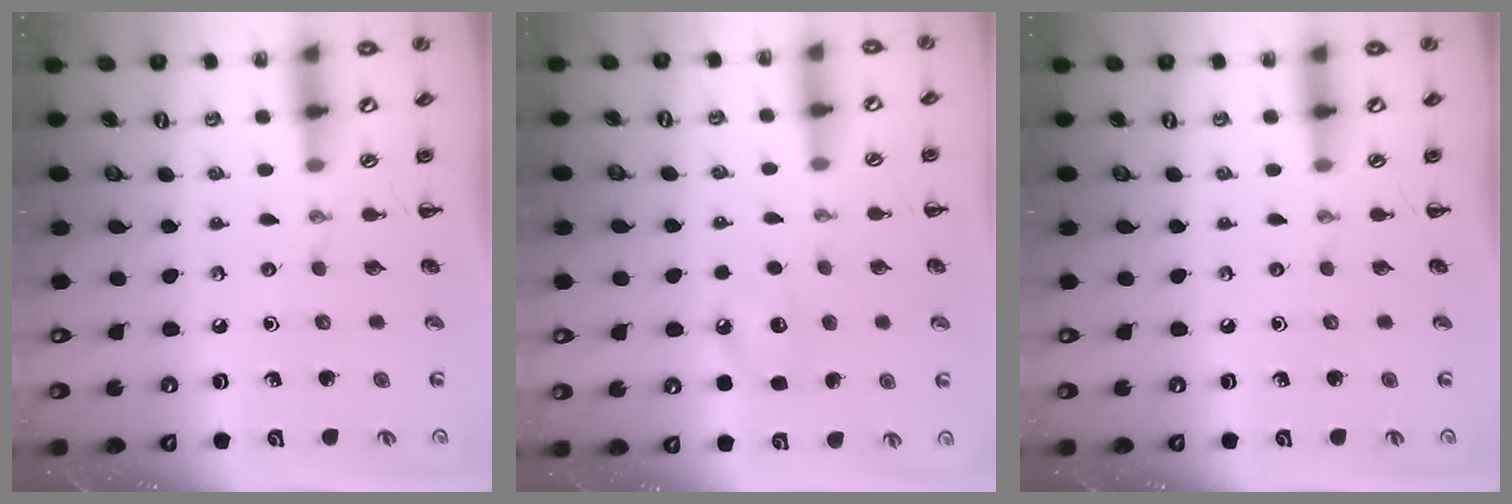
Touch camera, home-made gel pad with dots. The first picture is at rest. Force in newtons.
{"total": 7.4, "press": 7.1, "slide": 2.1}
{"total": 0.0}